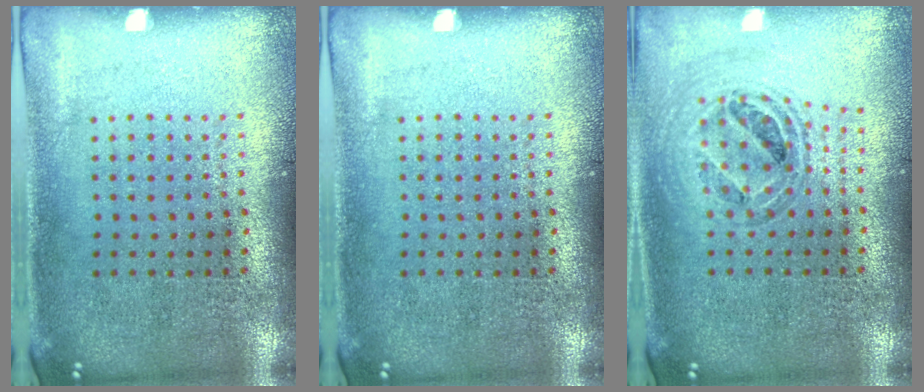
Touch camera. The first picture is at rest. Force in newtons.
{"total": 0.0}
{"total": 0.7, "press": 0.7, "slide": 0.0}